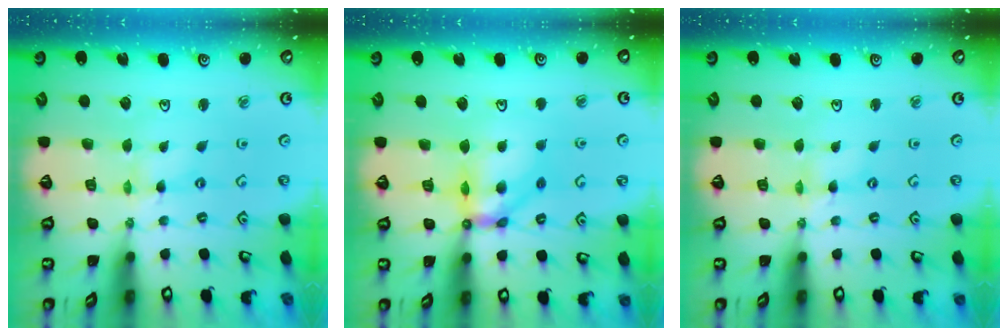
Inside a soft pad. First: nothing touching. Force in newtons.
{"total": 10.1, "press": 10.0, "slide": 1.6}
{"total": 0.8, "press": 0.8, "slide": 0.2}